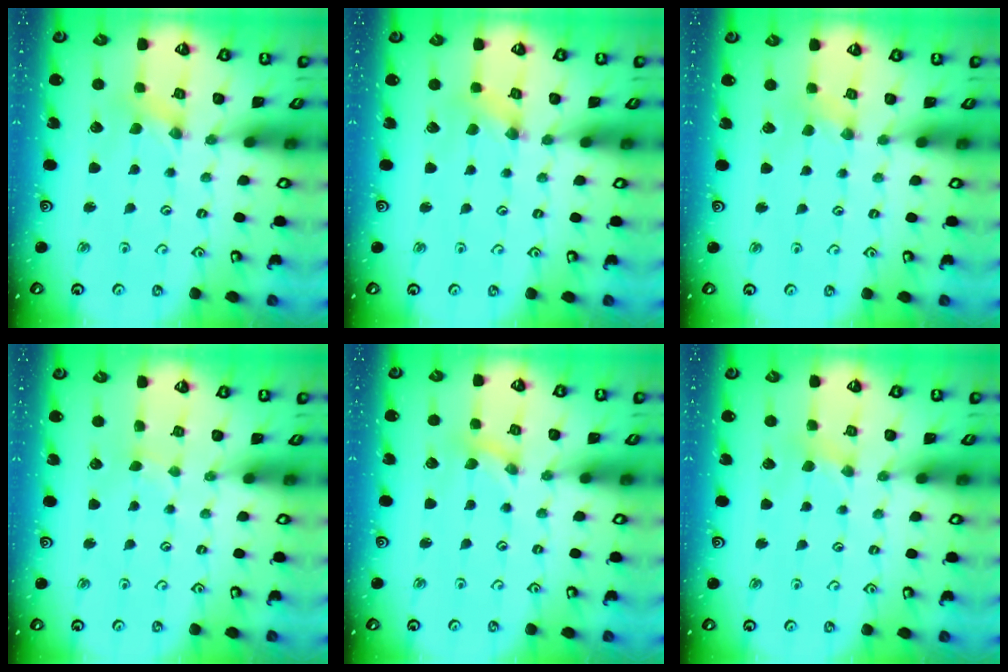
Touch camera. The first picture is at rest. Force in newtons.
{"total": 0.8, "press": 0.7, "slide": 0.3}
{"total": 2.1, "press": 2.1, "slide": 0.6}
{"total": 1.0, "press": 0.9, "slide": 0.2}
{"total": 0.0}
{"total": 2.4, "press": 2.3, "slide": 0.5}